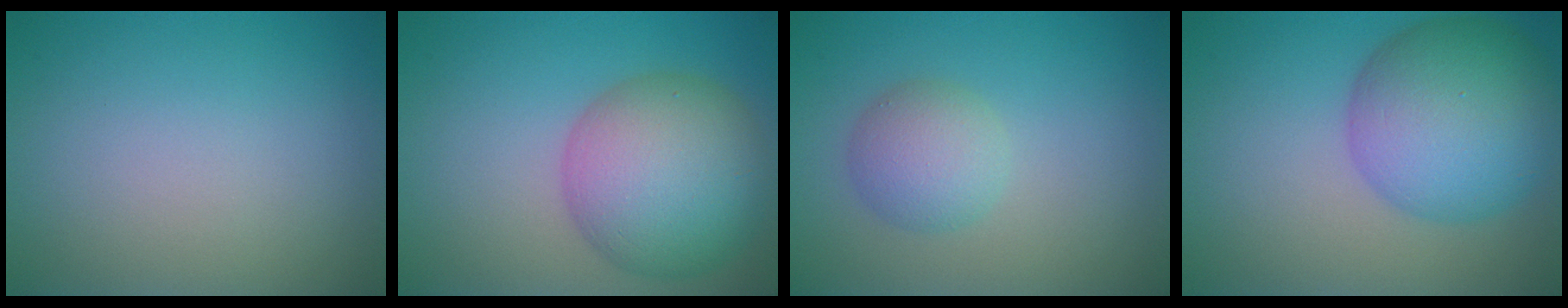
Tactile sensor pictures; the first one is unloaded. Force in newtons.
{"total": 9.3, "press": 9.3, "slide": 0.4}
{"total": 3.1, "press": 3.1, "slide": 0.1}
{"total": 9.6, "press": 9.6, "slide": 0.3}